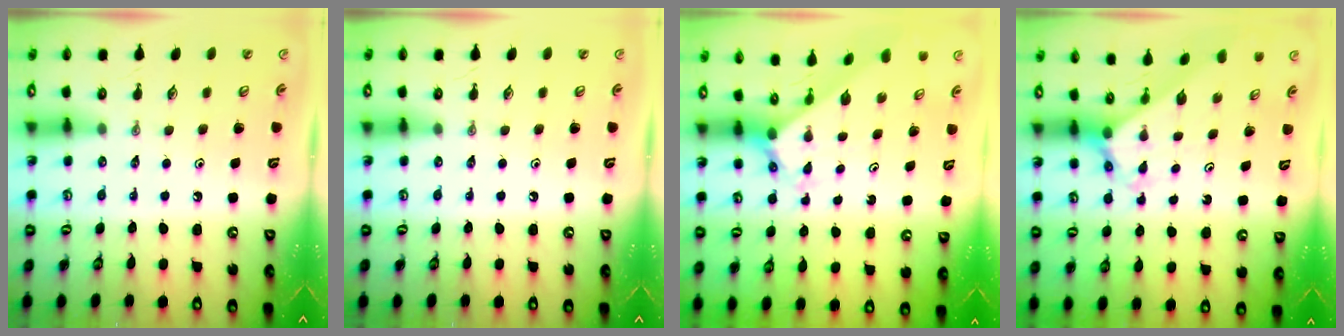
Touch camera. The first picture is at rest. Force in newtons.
{"total": 0.0}
{"total": 2.1, "press": 2.1, "slide": 0.1}
{"total": 2.6, "press": 2.6, "slide": 0.2}